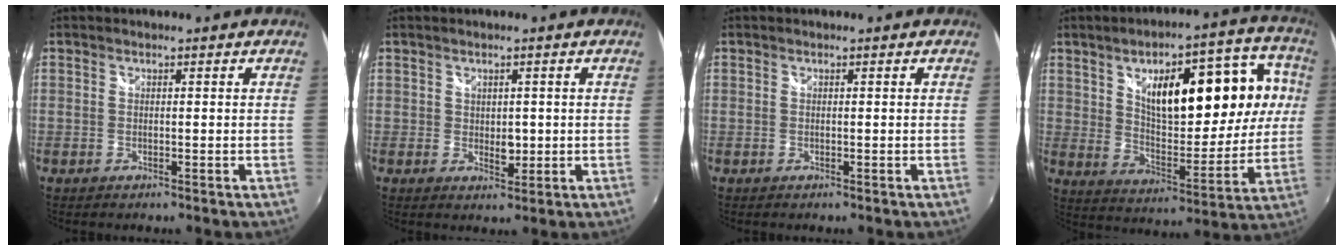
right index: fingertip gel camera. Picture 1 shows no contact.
{"total": 2.7, "force": [0.0, 2.0, 1.8], "torque": [-0.025, -0.004, 0.003]}
{"total": 0.0}
{"total": 20.5, "force": [5.9, 8.1, 17.9], "torque": [-0.263, 0.020, 0.110]}